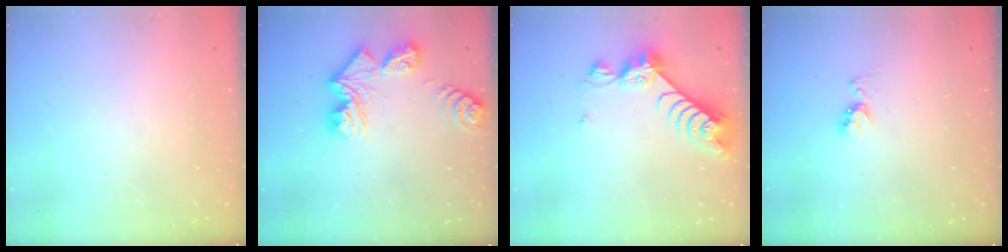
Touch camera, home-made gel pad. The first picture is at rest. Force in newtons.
{"total": 11.2, "press": 11.2, "slide": 1.4}
{"total": 8.3, "press": 8.2, "slide": 0.9}
{"total": 5.4, "press": 5.3, "slide": 0.7}